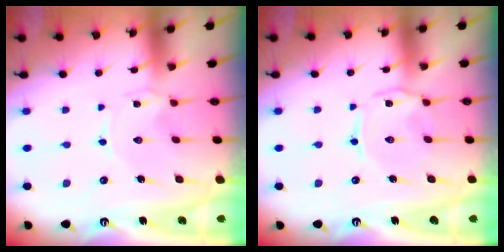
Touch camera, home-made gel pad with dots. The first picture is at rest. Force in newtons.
{"total": 2.2, "press": 2.1, "slide": 0.6}